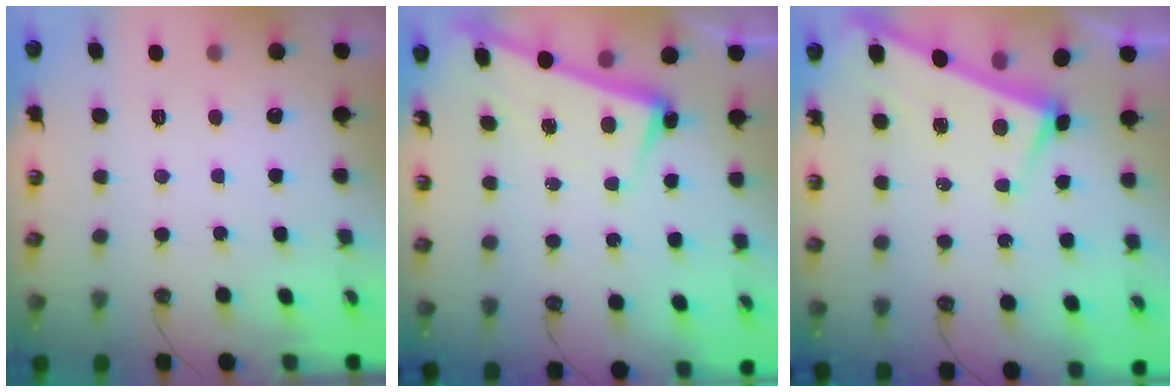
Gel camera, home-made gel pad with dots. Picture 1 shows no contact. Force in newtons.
{"total": 2.6, "press": 2.5, "slide": 0.9}
{"total": 3.9, "press": 3.9, "slide": 0.1}